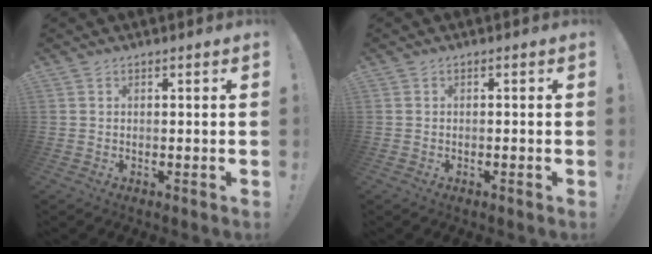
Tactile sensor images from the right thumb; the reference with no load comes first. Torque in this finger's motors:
{"motor_torque": [0.13, 0.00, 0.04, -0.18, 0.01]}